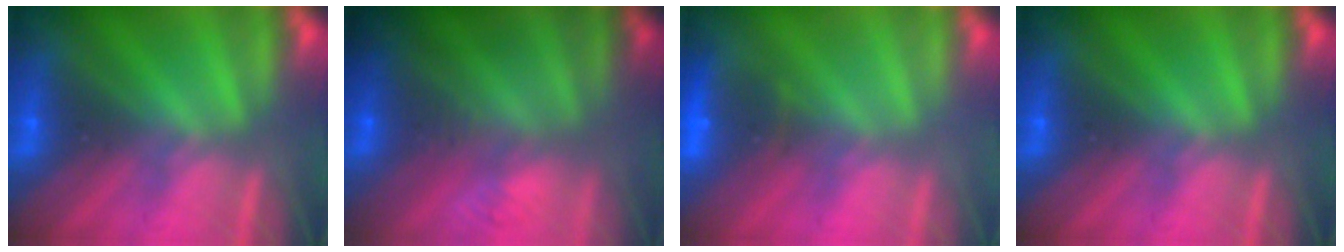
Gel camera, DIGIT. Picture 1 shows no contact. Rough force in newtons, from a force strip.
{"total": 2.8}
{"total": 2.4}
{"total": 0.0}